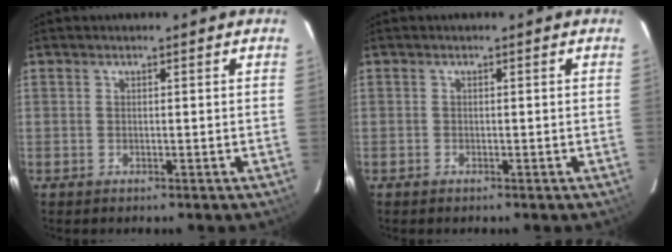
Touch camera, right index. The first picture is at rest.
{"total": 0.5, "force": [-0.5, 0.3, 0.0], "torque": [0.000, 0.001, -0.009]}